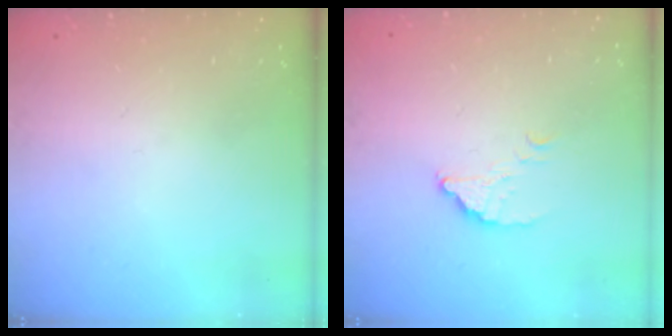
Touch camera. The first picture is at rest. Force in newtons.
{"total": 2.3, "press": 2.3, "slide": 0.0}